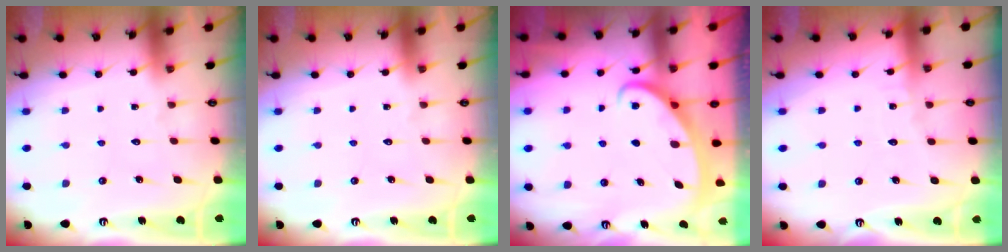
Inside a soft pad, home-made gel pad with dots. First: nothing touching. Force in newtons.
{"total": 0.0}
{"total": 2.5, "press": 2.5, "slide": 0.3}
{"total": 2.4, "press": 2.4, "slide": 0.3}